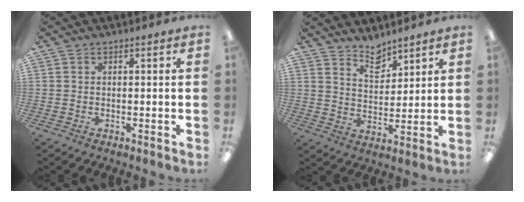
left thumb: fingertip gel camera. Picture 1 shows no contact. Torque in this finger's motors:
{"motor_torque": [-0.24, -0.24, -0.20, -0.10, 0.00]}